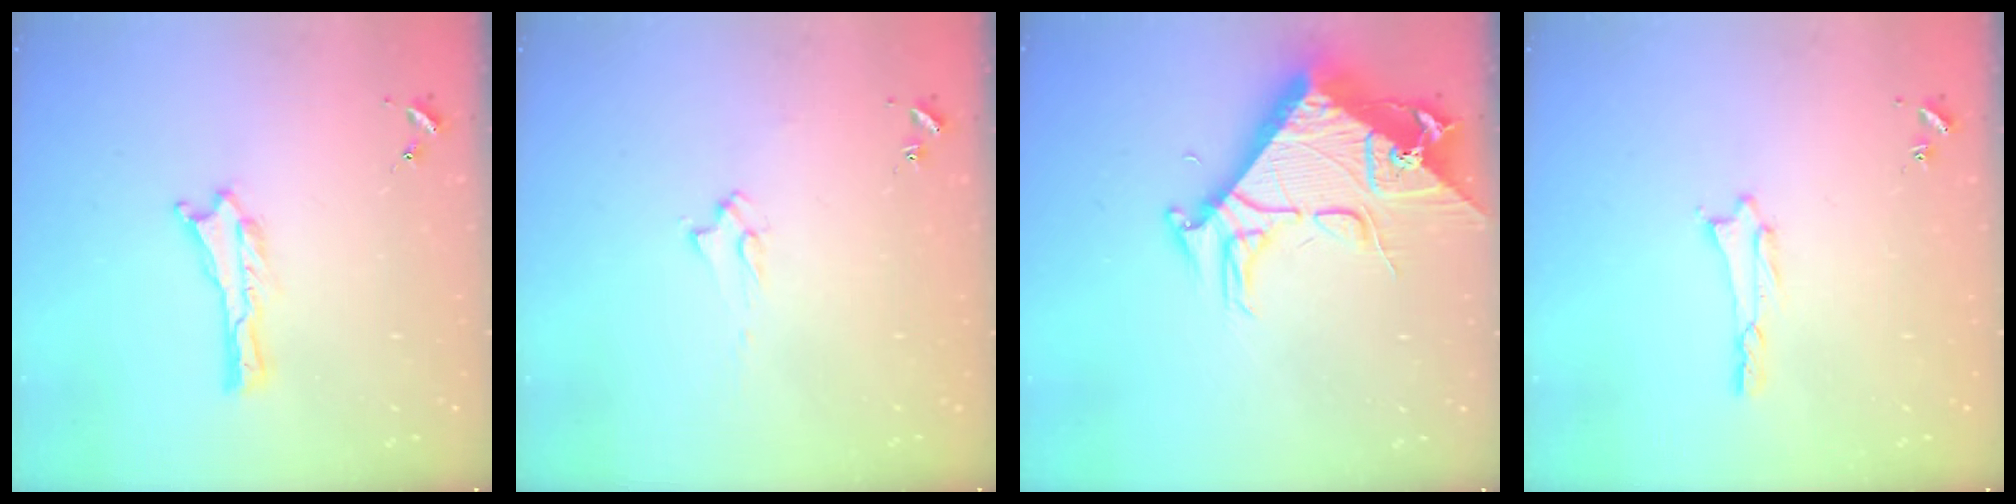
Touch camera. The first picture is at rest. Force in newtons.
{"total": 2.0, "press": 2.0, "slide": 0.3}
{"total": 9.8, "press": 9.8, "slide": 1.1}
{"total": 0.7, "press": 0.7, "slide": 0.1}